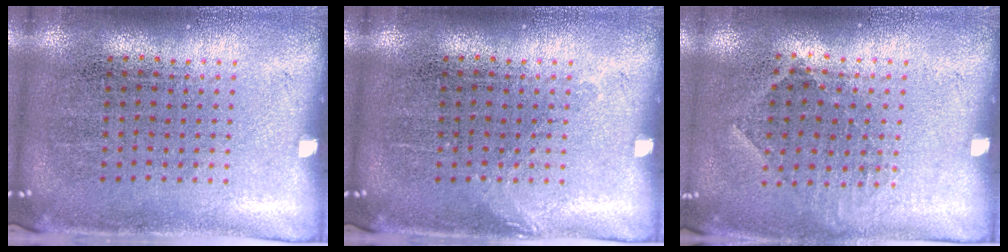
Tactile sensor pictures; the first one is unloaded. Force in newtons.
{"total": 0.6, "press": 0.6, "slide": 0.1}
{"total": 0.9, "press": 0.7, "slide": 0.5}